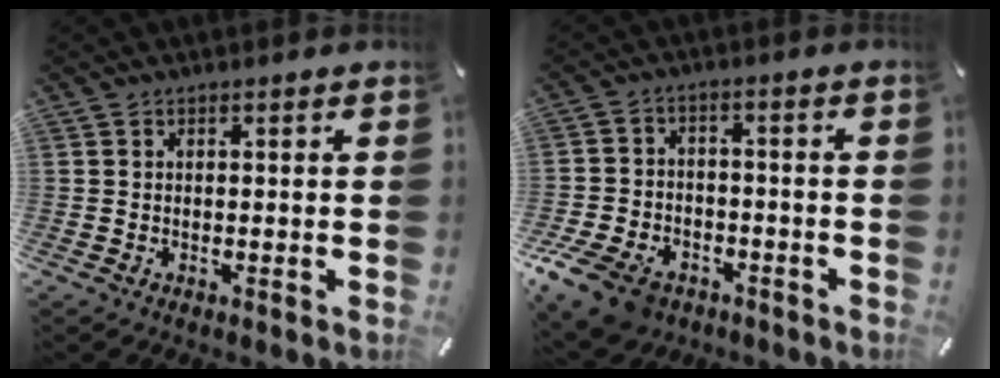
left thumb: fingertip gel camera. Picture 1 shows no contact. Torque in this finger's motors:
{"motor_torque": [0.92, 2.54, 0.51, 0.39, 0.08]}